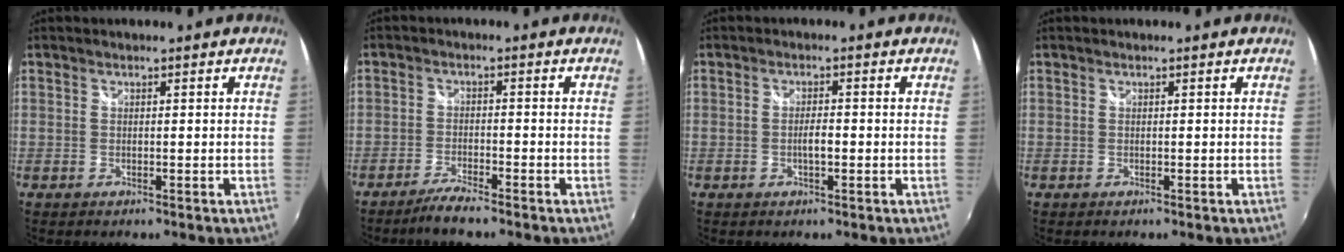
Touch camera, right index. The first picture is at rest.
{"total": 4.1, "force": [-3.5, 0.4, 2.1], "torque": [-0.063, -0.003, -0.071]}
{"total": 2.2, "force": [-0.6, 0.6, 2.0], "torque": [-0.035, -0.001, -0.011]}
{"total": 0.0}